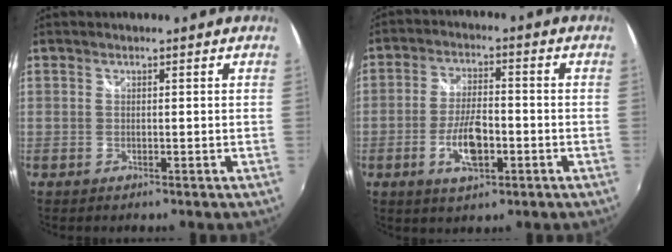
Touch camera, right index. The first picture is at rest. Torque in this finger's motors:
{"motor_torque": [0.73, 0.35, 0.53, 0.10]}